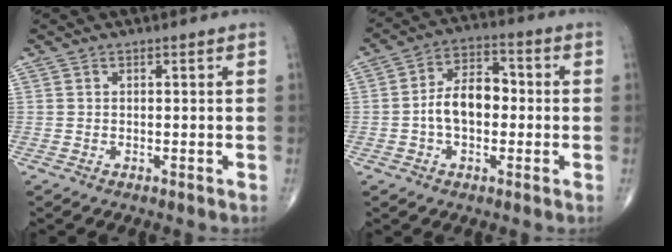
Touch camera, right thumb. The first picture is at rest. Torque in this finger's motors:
{"motor_torque": [1.29, 1.57, 0.76, -0.53, 0.04]}